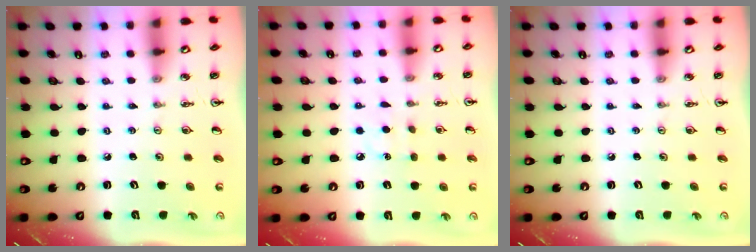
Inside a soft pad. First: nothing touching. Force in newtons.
{"total": 6.1, "press": 6.1, "slide": 0.7}
{"total": 0.0}